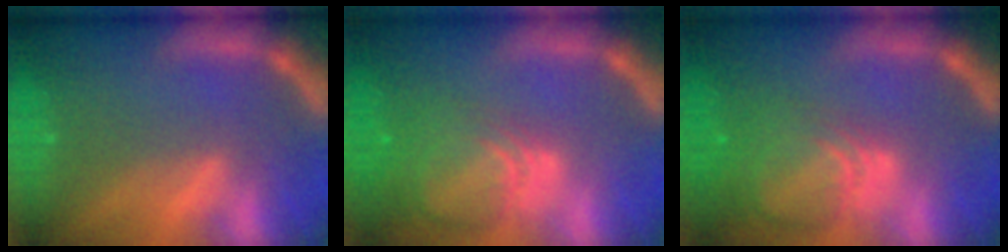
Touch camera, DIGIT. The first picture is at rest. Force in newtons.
{"total": 7.5}
{"total": 7.5}